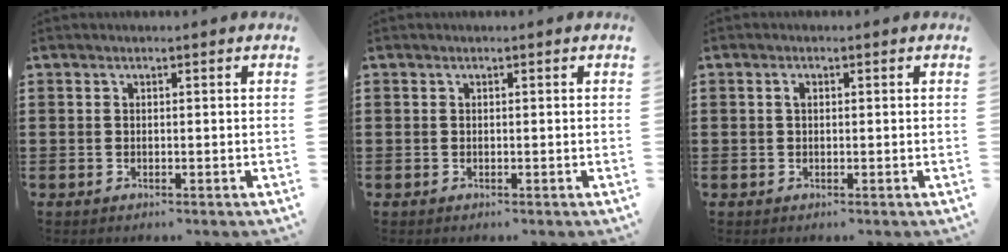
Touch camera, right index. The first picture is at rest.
{"total": 0.0}
{"total": 1.1, "force": [0.2, 0.6, 0.8], "torque": [-0.018, 0.004, 0.003]}